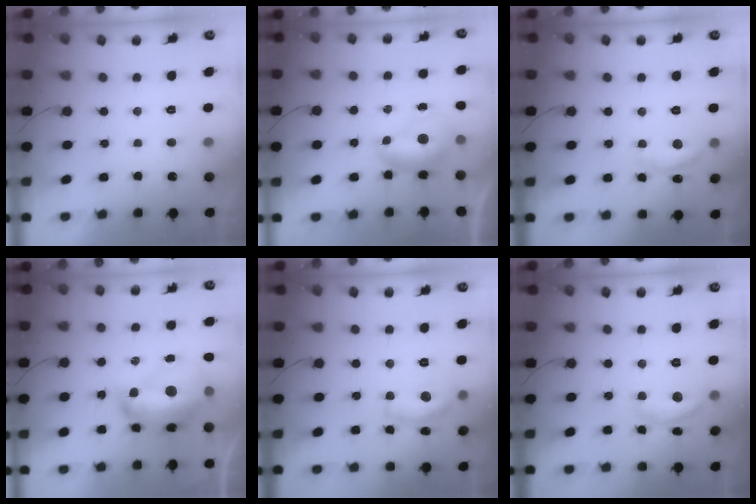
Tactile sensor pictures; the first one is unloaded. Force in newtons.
{"total": 7.3, "press": 7.2, "slide": 1.0}
{"total": 11.1, "press": 11.1, "slide": 0.8}
{"total": 17.6, "press": 17.6, "slide": 1.5}
{"total": 12.0, "press": 12.0, "slide": 0.7}
{"total": 10.4, "press": 10.4, "slide": 0.6}